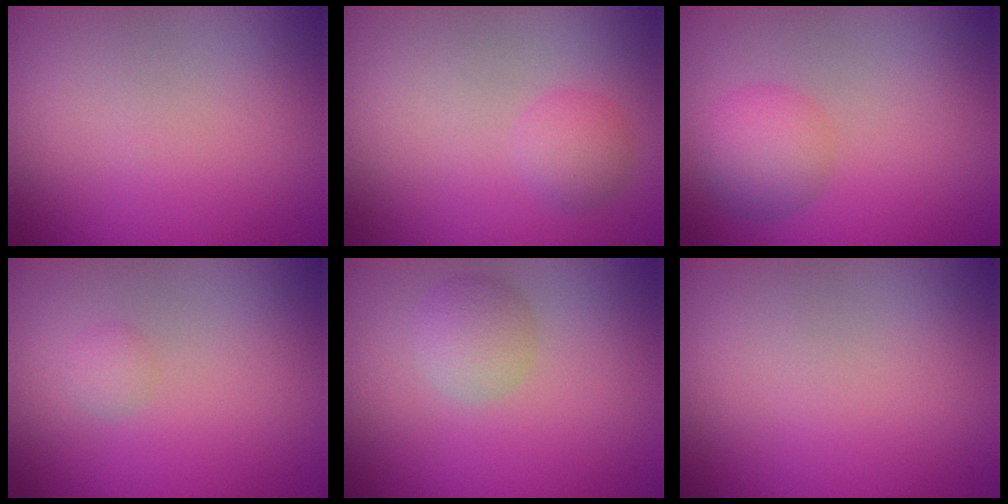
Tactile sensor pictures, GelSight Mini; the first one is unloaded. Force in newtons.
{"total": 1.7, "press": 1.7, "slide": 0.1}
{"total": 2.9, "press": 2.9, "slide": 0.1}
{"total": 0.8, "press": 0.8, "slide": 0.1}
{"total": 2.2, "press": 2.2, "slide": 0.1}
{"total": 0.0}